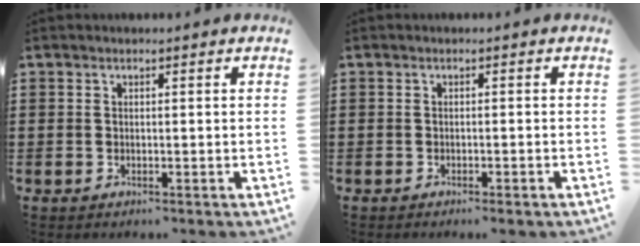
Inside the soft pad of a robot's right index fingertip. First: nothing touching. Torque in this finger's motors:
{"motor_torque": [0.24, -0.10, 0.01, -0.01]}